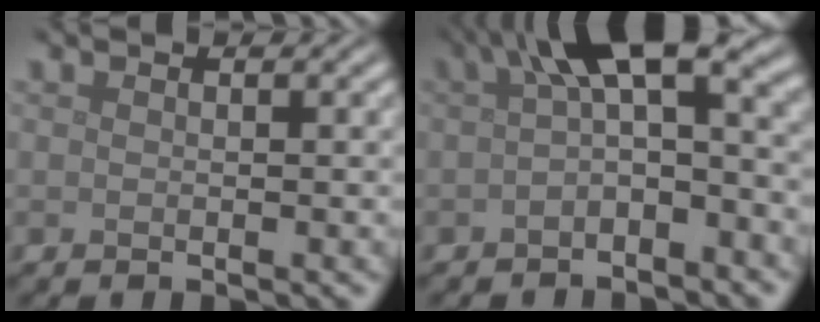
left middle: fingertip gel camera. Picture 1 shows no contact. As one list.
[{"total": 7.6, "force": [1.0, 2.8, 7.0], "torque": [-0.099, 0.020, 0.001]}]